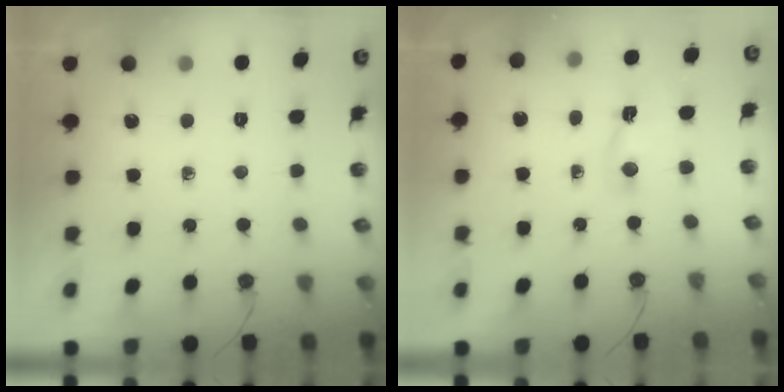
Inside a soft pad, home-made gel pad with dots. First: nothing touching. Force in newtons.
{"total": 2.3, "press": 2.3, "slide": 0.3}